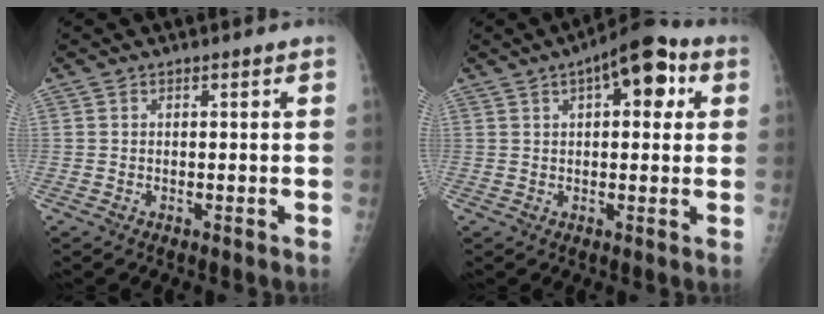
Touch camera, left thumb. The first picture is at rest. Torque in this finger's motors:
{"motor_torque": [0.04, 0.27, -0.05, 0.02, 0.07]}